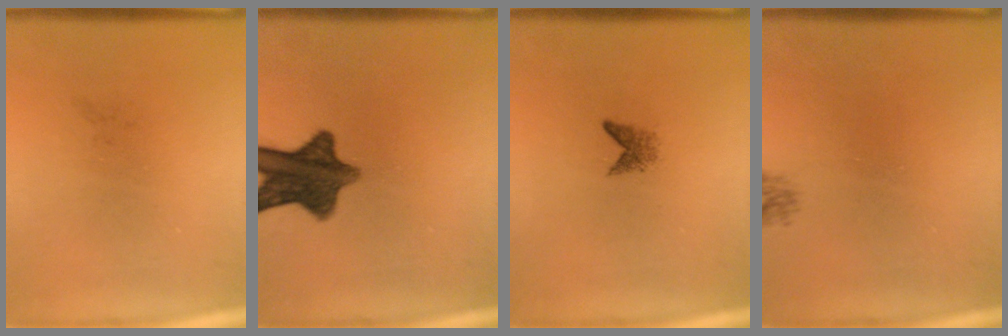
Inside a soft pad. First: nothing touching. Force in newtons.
{"total": 10.4}
{"total": 1.3}
{"total": 0.9}